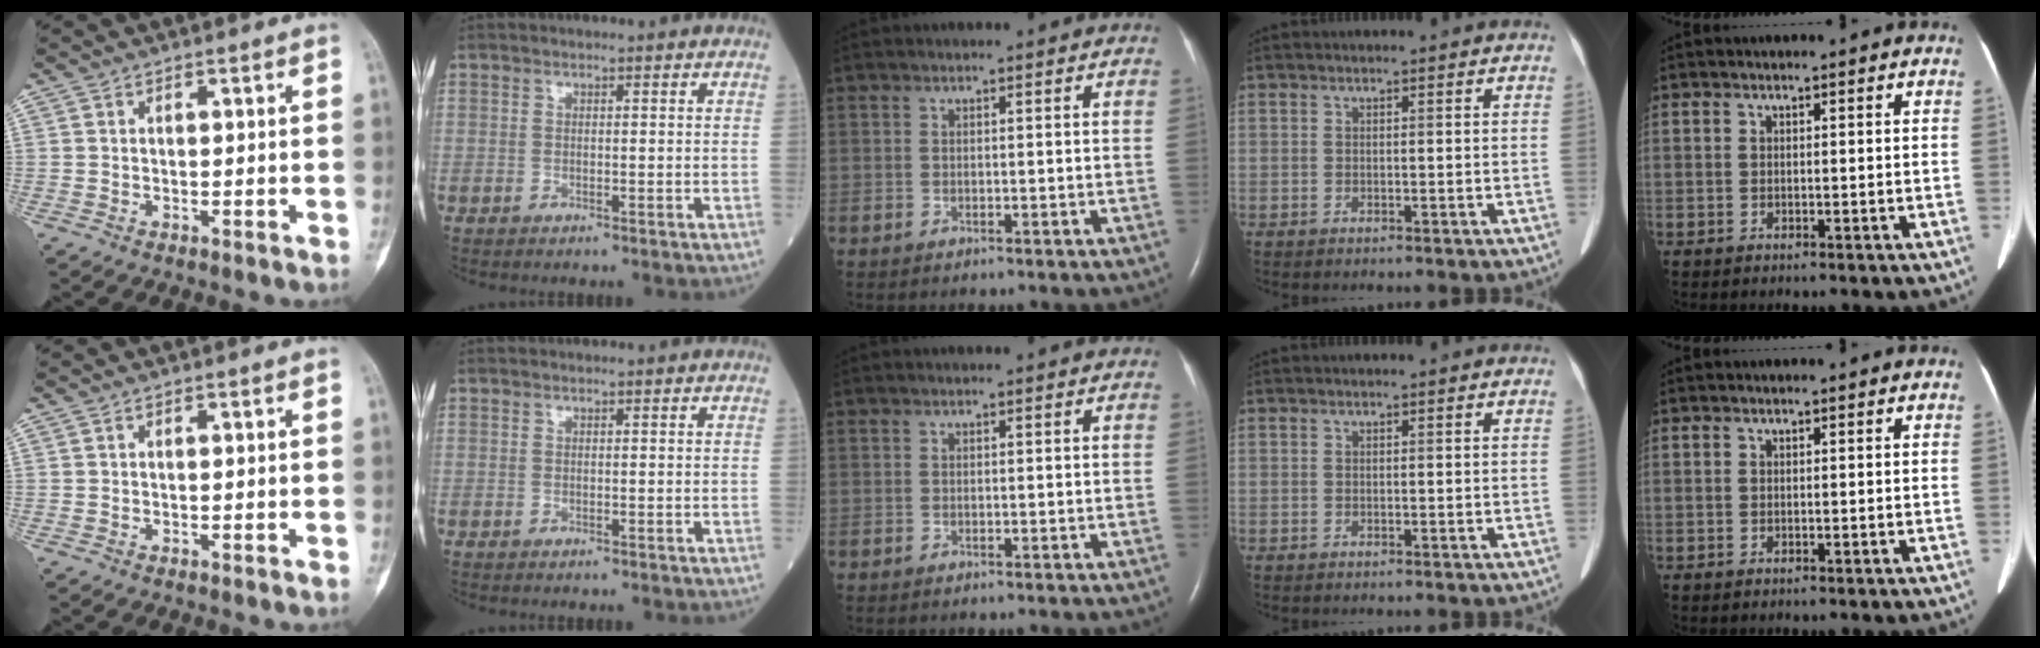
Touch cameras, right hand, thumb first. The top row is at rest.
{}